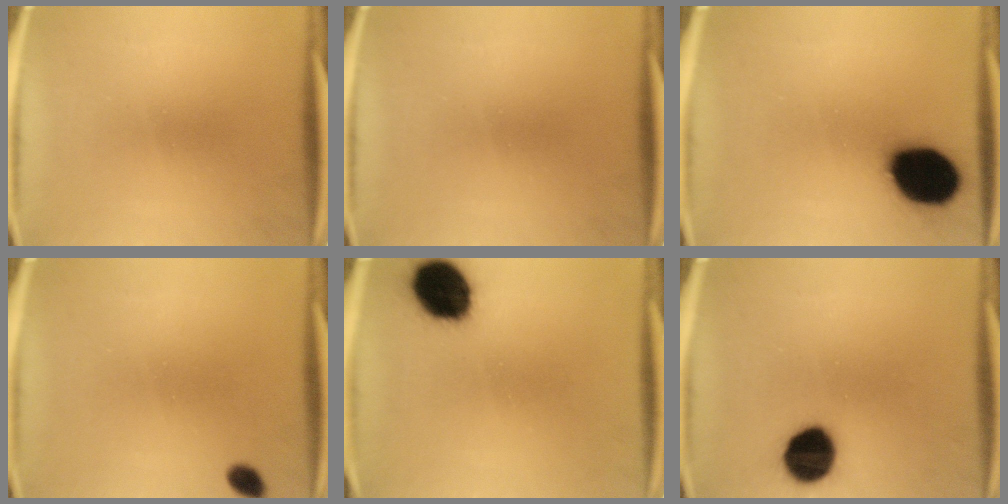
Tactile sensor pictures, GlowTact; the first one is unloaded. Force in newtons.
{"total": 0.0}
{"total": 19.1}
{"total": 2.1}
{"total": 14.5}
{"total": 11.5}